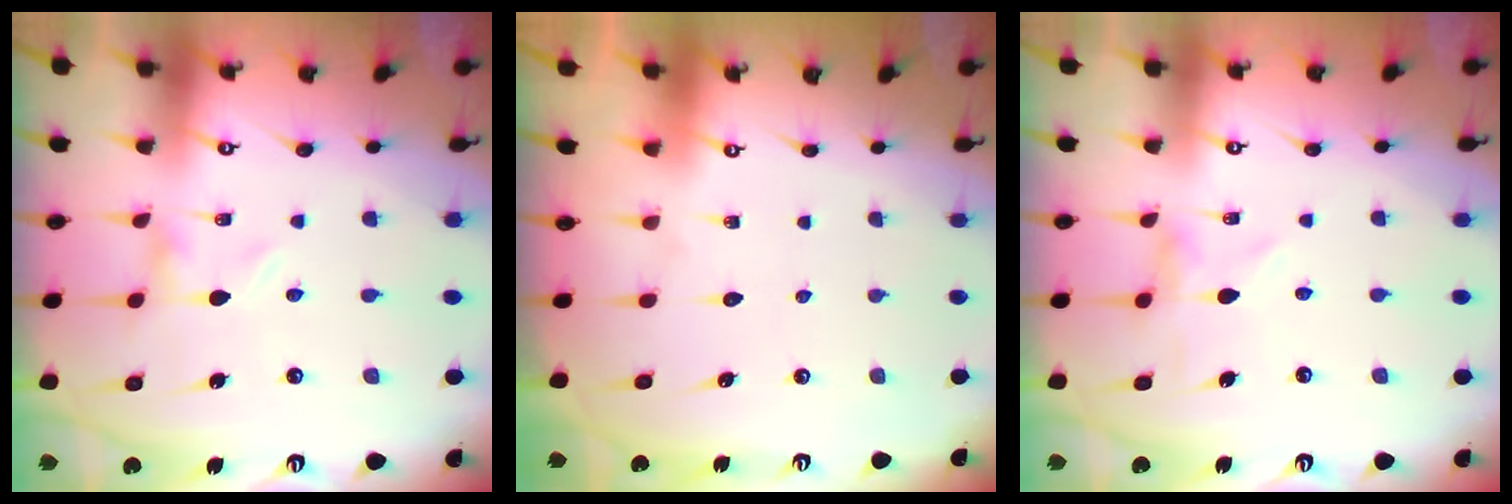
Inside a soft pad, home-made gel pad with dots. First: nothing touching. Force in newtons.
{"total": 1.8, "press": 1.8, "slide": 0.1}
{"total": 3.2, "press": 3.2, "slide": 0.4}